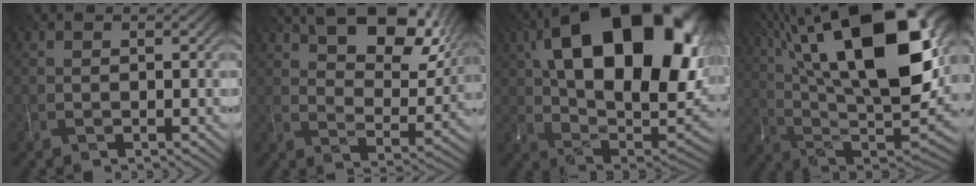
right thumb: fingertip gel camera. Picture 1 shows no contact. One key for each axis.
{"total": 15.2, "fx": 8.6, "fy": 7.2, "fz": 10.3, "tx": -0.165, "ty": 0.003, "tz": 0.128}
{"total": 22.6, "fx": 7.5, "fy": 12.7, "fz": 17.2, "tx": -0.323, "ty": 0.027, "tz": 0.137}
{"total": 22.2, "fx": 9.4, "fy": 9.5, "fz": 17.7, "tx": -0.309, "ty": 0.035, "tz": 0.150}